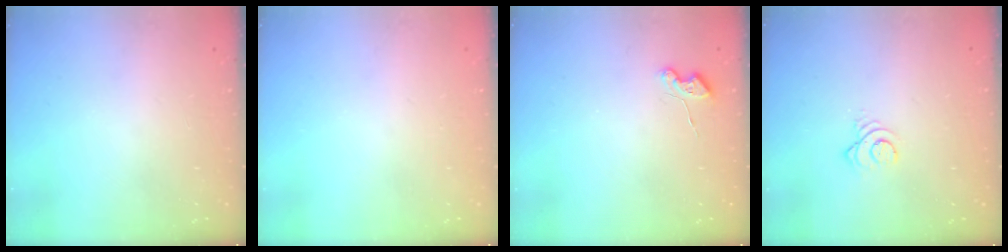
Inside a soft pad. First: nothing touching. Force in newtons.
{"total": 0.0}
{"total": 4.2, "press": 4.1, "slide": 0.5}
{"total": 3.2, "press": 3.2, "slide": 0.3}